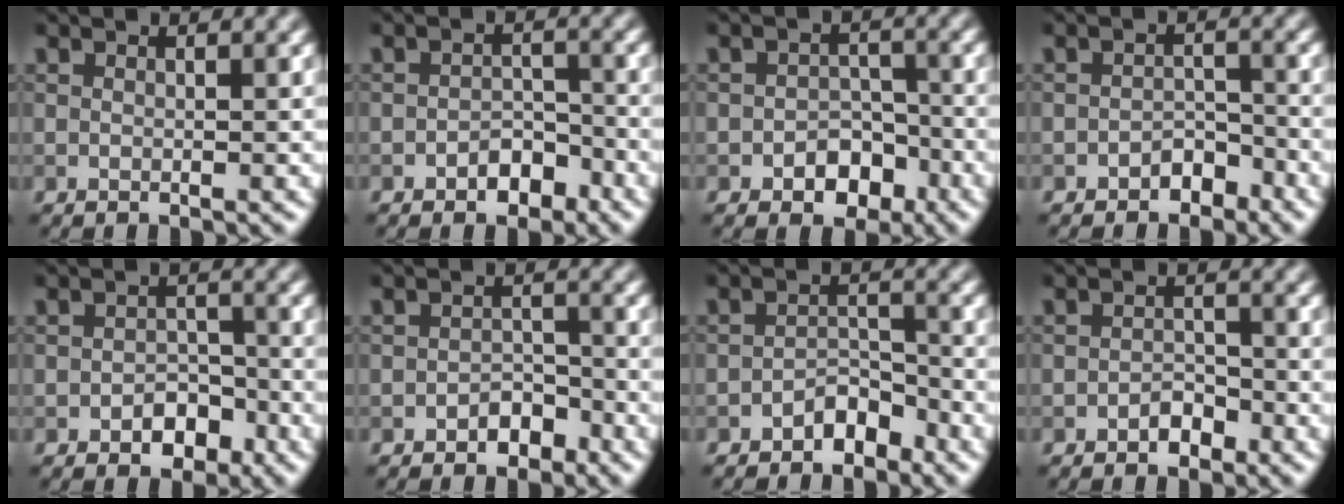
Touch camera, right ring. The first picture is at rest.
{"total": 2.4, "force": [-1.5, 1.5, 1.2], "torque": [-0.014, 0.006, -0.025]}
{"total": 3.2, "force": [-1.6, 2.3, 1.5], "torque": [-0.009, 0.002, -0.025]}
{"total": 2.1, "force": [-1.5, 1.2, 0.8], "torque": [-0.007, 0.008, -0.026]}
{"total": 2.7, "force": [-1.5, 1.8, 1.4], "torque": [-0.013, 0.003, -0.023]}
{"total": 2.1, "force": [-1.4, 1.3, 0.9], "torque": [-0.009, 0.006, -0.024]}
{"total": 2.5, "force": [-1.9, 1.3, 1.1], "torque": [-0.011, 0.013, -0.034]}
{"total": 1.7, "force": [-1.1, 1.0, 0.8], "torque": [-0.010, 0.005, -0.020]}